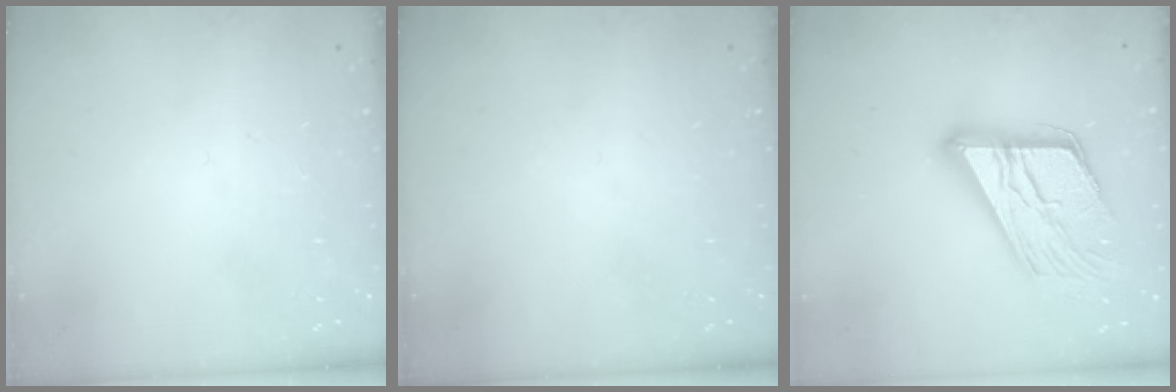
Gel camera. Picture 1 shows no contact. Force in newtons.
{"total": 0.0}
{"total": 21.7, "press": 21.7, "slide": 1.5}